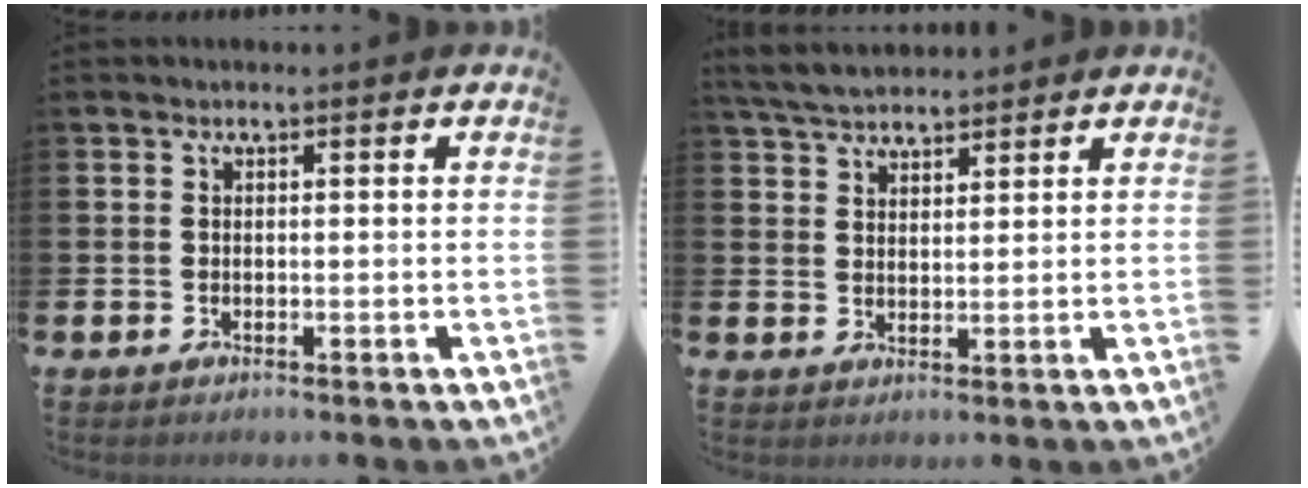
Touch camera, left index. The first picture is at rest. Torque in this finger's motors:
{"motor_torque": [-0.02, -0.33, 0.46, 0.16]}